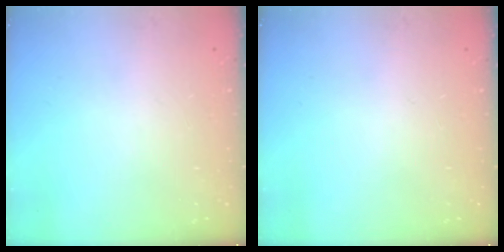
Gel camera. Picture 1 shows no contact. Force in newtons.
{"total": 0.0}